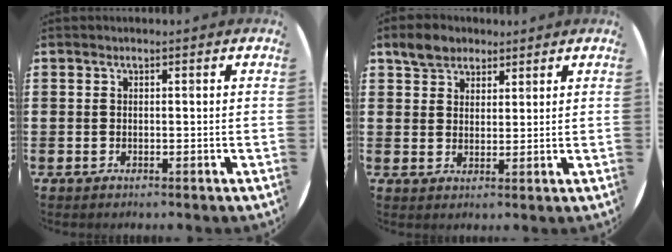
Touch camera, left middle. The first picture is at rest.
{"total": 3.9, "force": [3.1, 2.3, 0.7], "torque": [-0.015, 0.008, 0.059]}